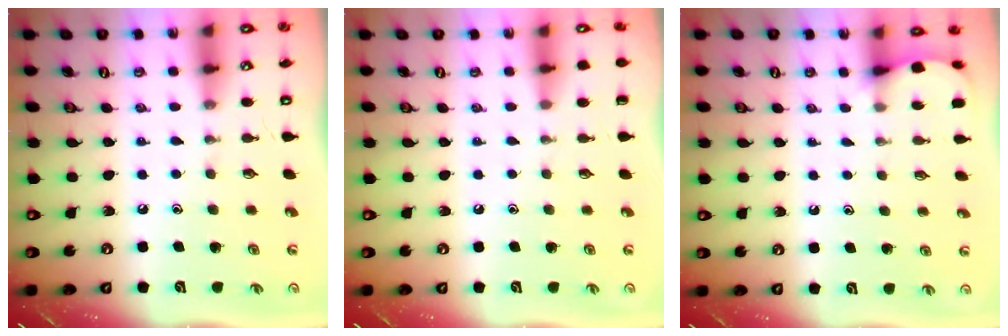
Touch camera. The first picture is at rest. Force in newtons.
{"total": 0.0}
{"total": 4.1, "press": 4.1, "slide": 0.4}